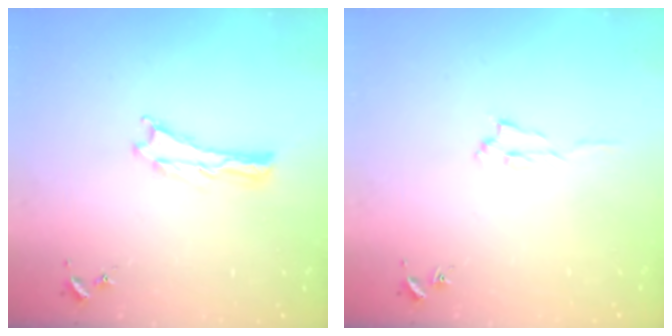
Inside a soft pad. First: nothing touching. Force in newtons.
{"total": 1.4, "press": 1.4, "slide": 0.2}